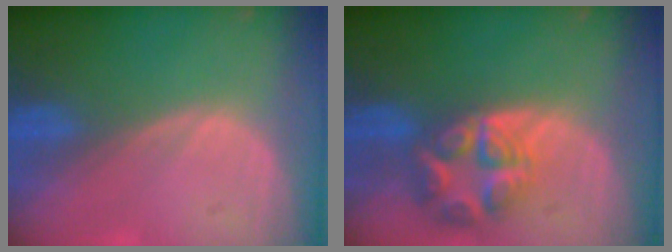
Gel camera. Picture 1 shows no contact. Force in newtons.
{"total": 7.7, "press": 6.7, "slide": 3.7}